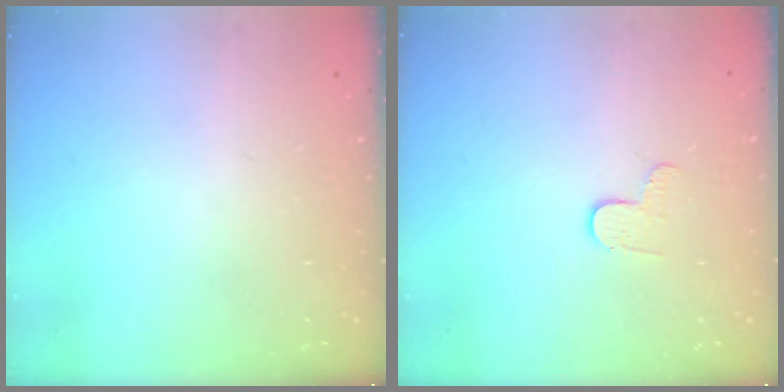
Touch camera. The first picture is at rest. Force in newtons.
{"total": 3.5, "press": 3.5, "slide": 0.3}